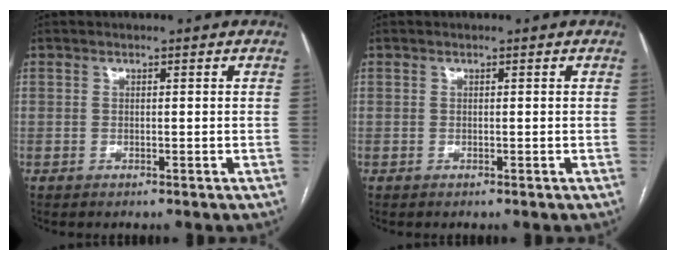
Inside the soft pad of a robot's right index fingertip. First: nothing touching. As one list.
[{"total": 0.0}]